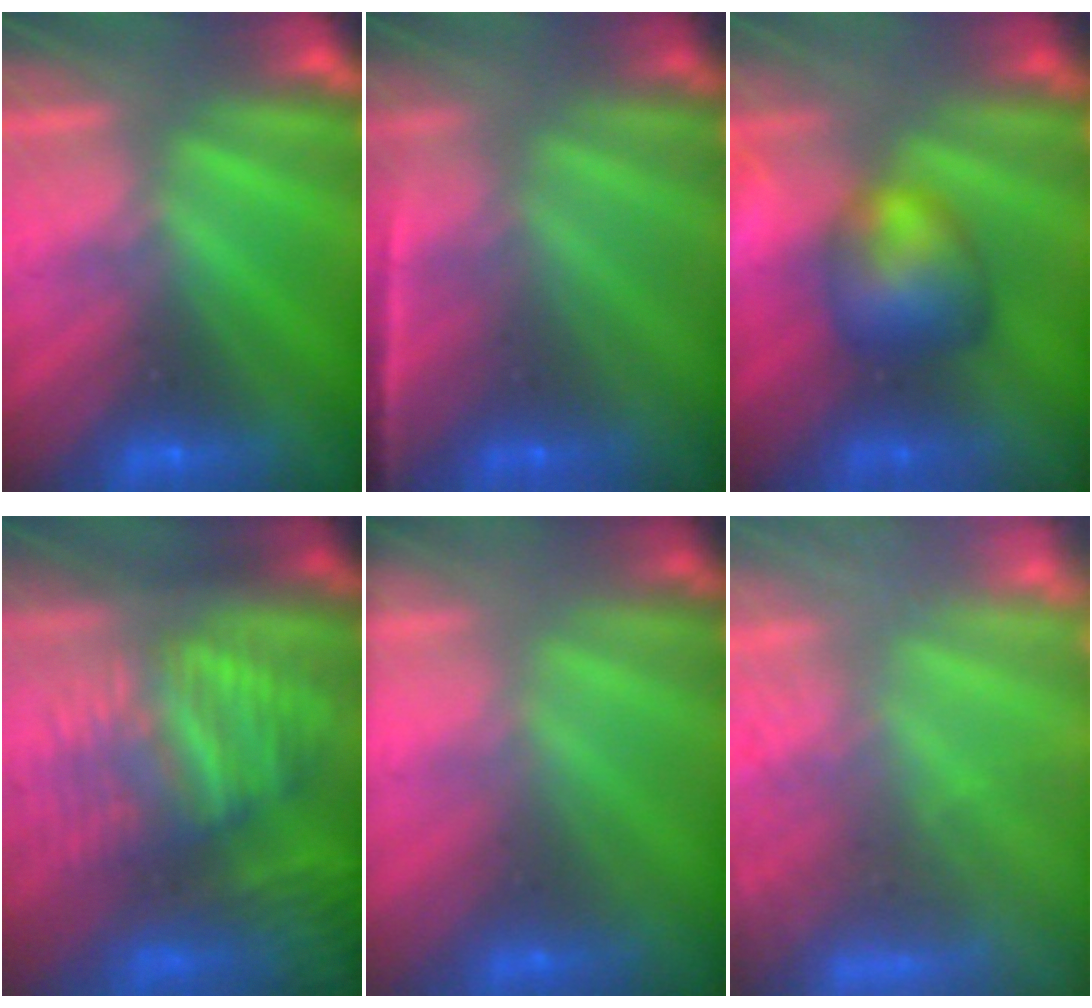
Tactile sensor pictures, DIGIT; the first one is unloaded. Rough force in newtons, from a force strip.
{"total": 1.6}
{"total": 9.0}
{"total": 6.5}
{"total": 1.7}
{"total": 5.7}